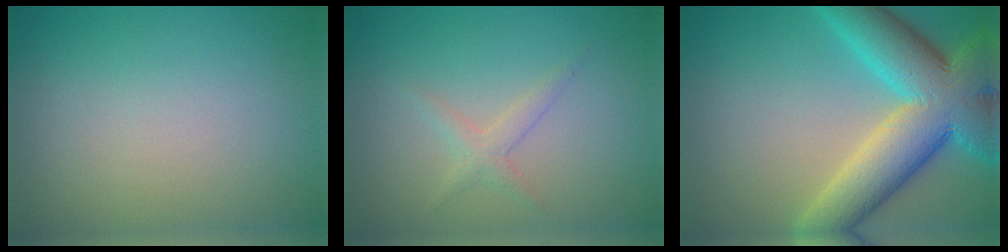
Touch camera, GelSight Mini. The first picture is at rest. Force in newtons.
{"total": 1.4, "press": 1.4, "slide": 0.0}
{"total": 11.3, "press": 11.3, "slide": 0.5}